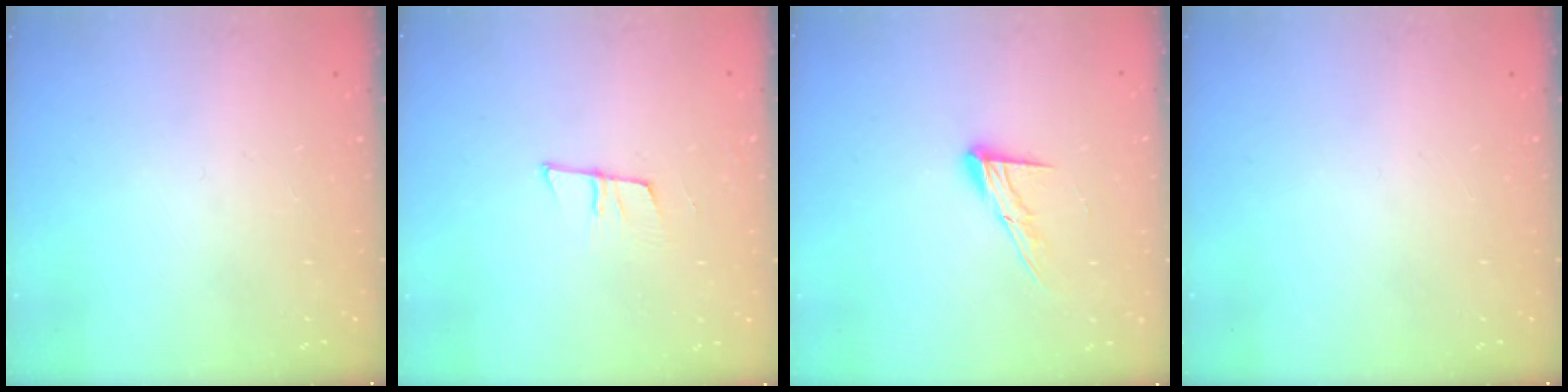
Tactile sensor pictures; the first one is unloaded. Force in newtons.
{"total": 6.9, "press": 6.3, "slide": 2.8}
{"total": 10.7, "press": 10.6, "slide": 1.3}
{"total": 0.0}